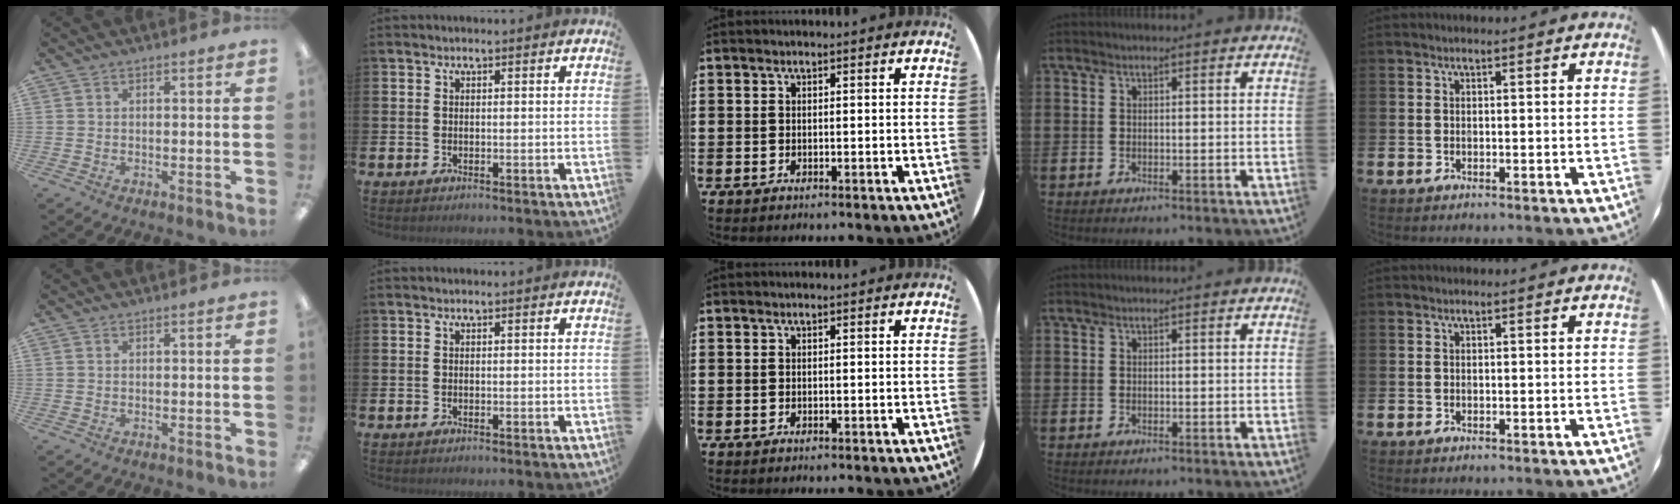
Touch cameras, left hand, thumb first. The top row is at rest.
{}